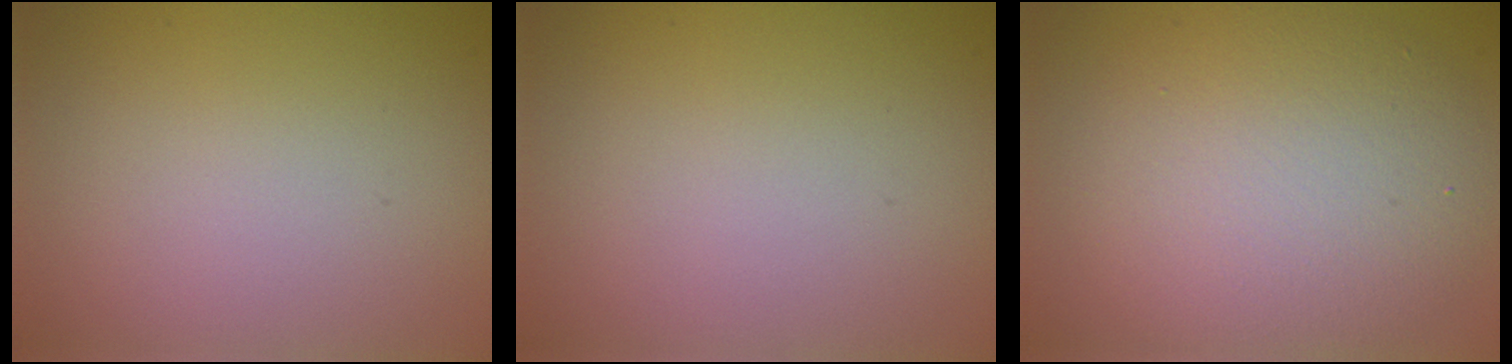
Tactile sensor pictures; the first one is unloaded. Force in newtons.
{"total": 0.0}
{"total": 7.2, "press": 7.1, "slide": 0.5}